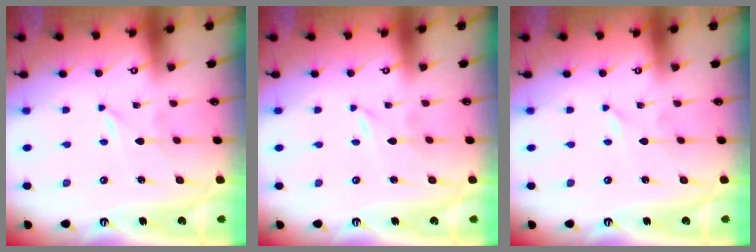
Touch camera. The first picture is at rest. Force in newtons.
{"total": 0.0}
{"total": 0.0}